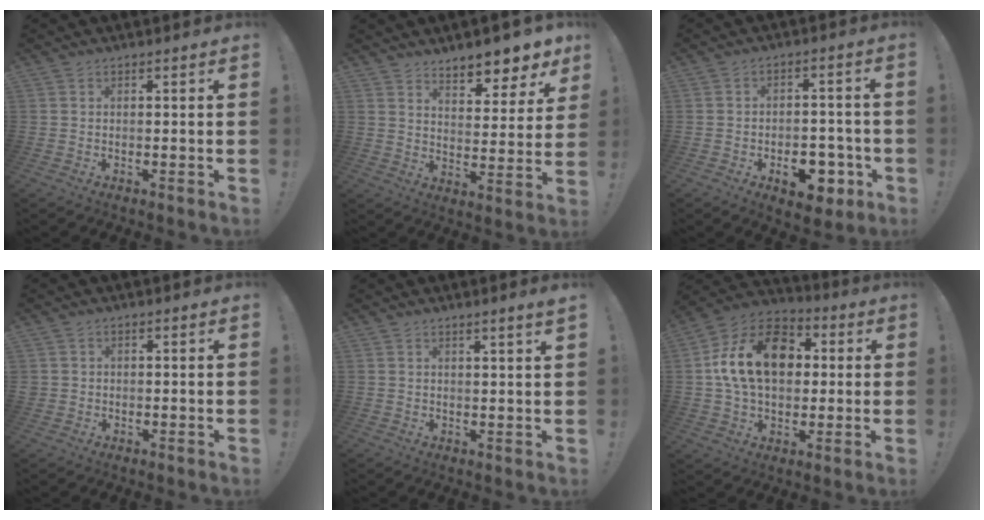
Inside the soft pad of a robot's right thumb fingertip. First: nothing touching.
{"total": 8.5, "force": [7.6, 2.4, 3.1], "torque": [-0.026, -0.074, 0.133]}
{"total": 10.8, "force": [-5.5, 6.5, 6.6], "torque": [-0.057, 0.044, -0.085]}
{"total": 1.4, "force": [0.3, 1.3, 0.1], "torque": [0.006, -0.002, 0.005]}
{"total": 2.6, "force": [1.9, -0.7, 1.7], "torque": [-0.017, -0.016, 0.027]}
{"total": 19.9, "force": [3.7, 14.2, 13.4], "torque": [-0.209, 0.010, 0.071]}